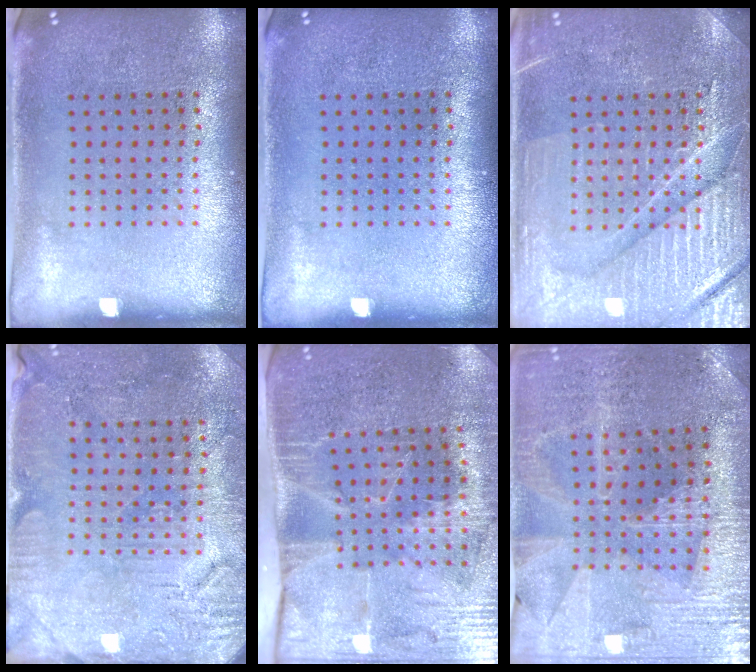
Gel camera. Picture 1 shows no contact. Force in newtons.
{"total": 0.0}
{"total": 6.4, "press": 6.3, "slide": 0.8}
{"total": 3.0, "press": 2.9, "slide": 0.8}
{"total": 4.3, "press": 3.6, "slide": 2.4}
{"total": 2.3, "press": 2.3, "slide": 0.5}